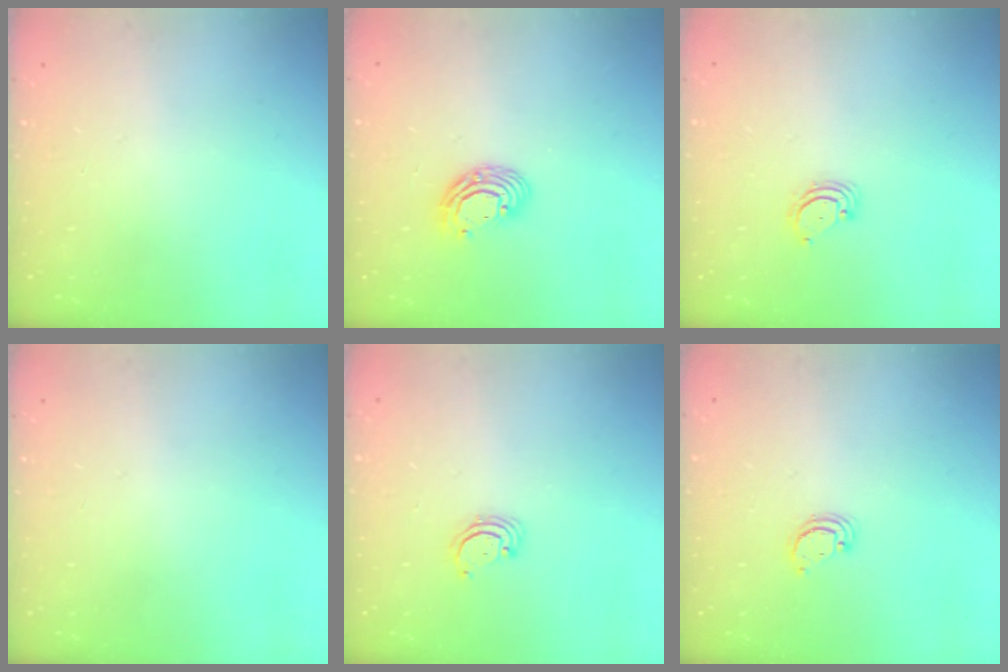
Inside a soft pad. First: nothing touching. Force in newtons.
{"total": 8.0, "press": 7.9, "slide": 1.2}
{"total": 2.8, "press": 2.8, "slide": 0.3}
{"total": 0.0}
{"total": 2.3, "press": 2.3, "slide": 0.2}
{"total": 2.6, "press": 2.6, "slide": 0.2}